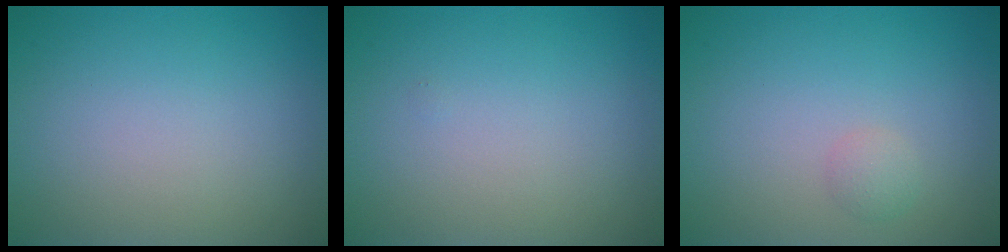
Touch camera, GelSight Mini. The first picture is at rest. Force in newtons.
{"total": 0.0}
{"total": 1.0, "press": 1.0, "slide": 0.1}